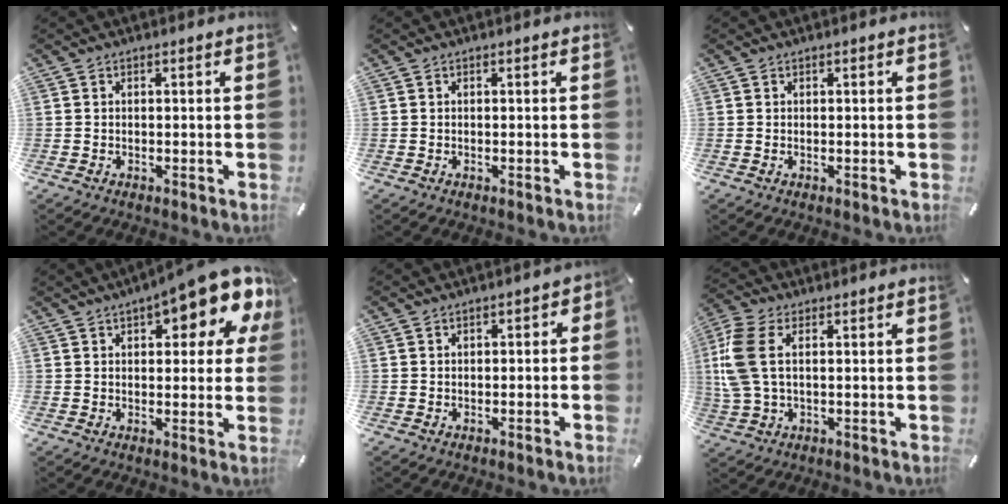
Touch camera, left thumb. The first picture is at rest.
{"total": 0.0}
{"total": 0.0}
{"total": 14.5, "force": [8.2, 5.3, 10.7], "torque": [-0.134, -0.047, 0.134]}
{"total": 1.8, "force": [-0.9, 1.1, 1.0], "torque": [-0.017, 0.007, -0.020]}
{"total": 9.3, "force": [1.8, 5.3, 7.5], "torque": [-0.196, -0.006, 0.027]}